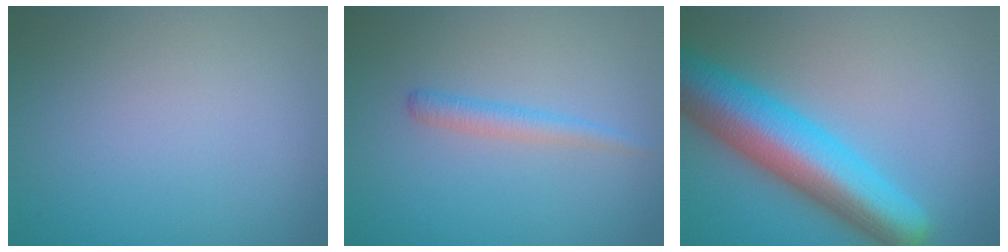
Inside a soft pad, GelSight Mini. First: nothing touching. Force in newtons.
{"total": 1.7, "press": 1.7, "slide": 0.1}
{"total": 10.2, "press": 10.2, "slide": 0.3}